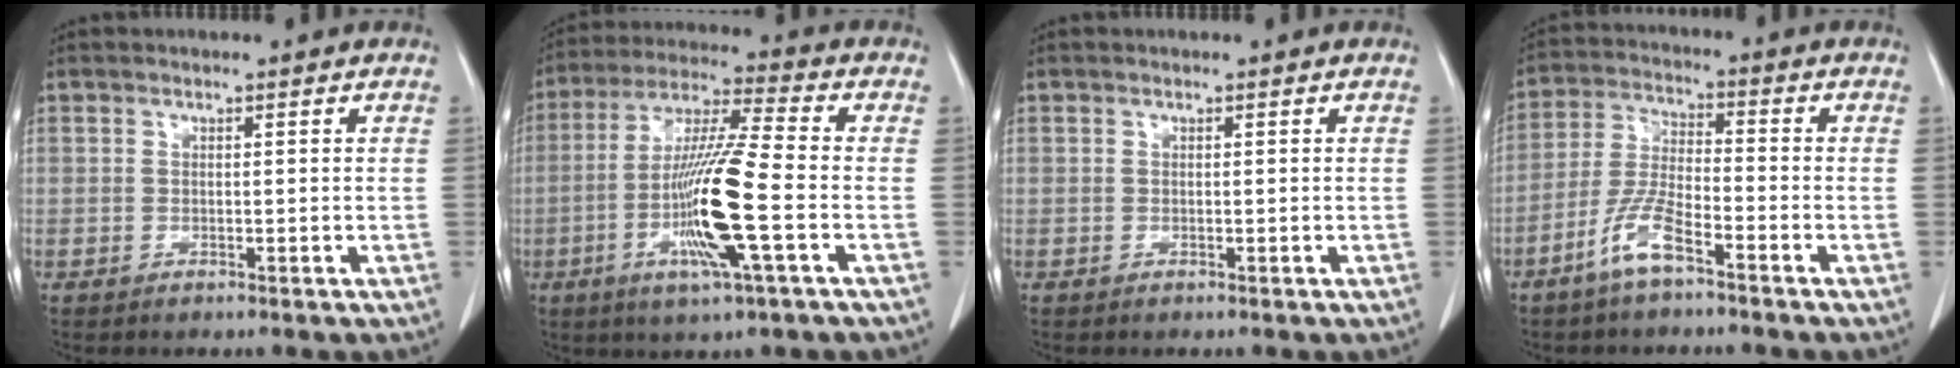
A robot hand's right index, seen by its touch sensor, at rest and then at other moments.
{"total": 14.7, "force": [-3.9, 0.2, 14.1], "torque": [-0.281, -0.012, -0.079]}
{"total": 0.0}
{"total": 7.3, "force": [-4.7, 1.3, 5.5], "torque": [-0.121, -0.004, -0.096]}